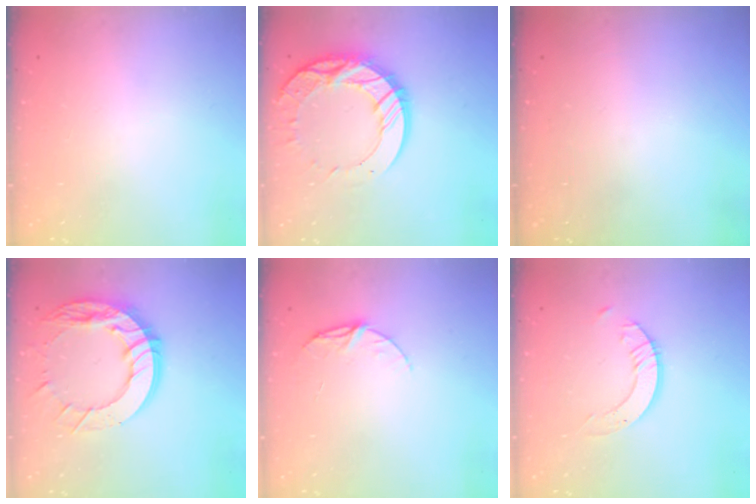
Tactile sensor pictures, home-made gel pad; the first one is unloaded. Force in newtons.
{"total": 16.6, "press": 16.5, "slide": 1.3}
{"total": 0.0}
{"total": 16.7, "press": 16.6, "slide": 1.6}
{"total": 7.6, "press": 7.6, "slide": 0.6}
{"total": 3.3, "press": 3.3, "slide": 0.2}